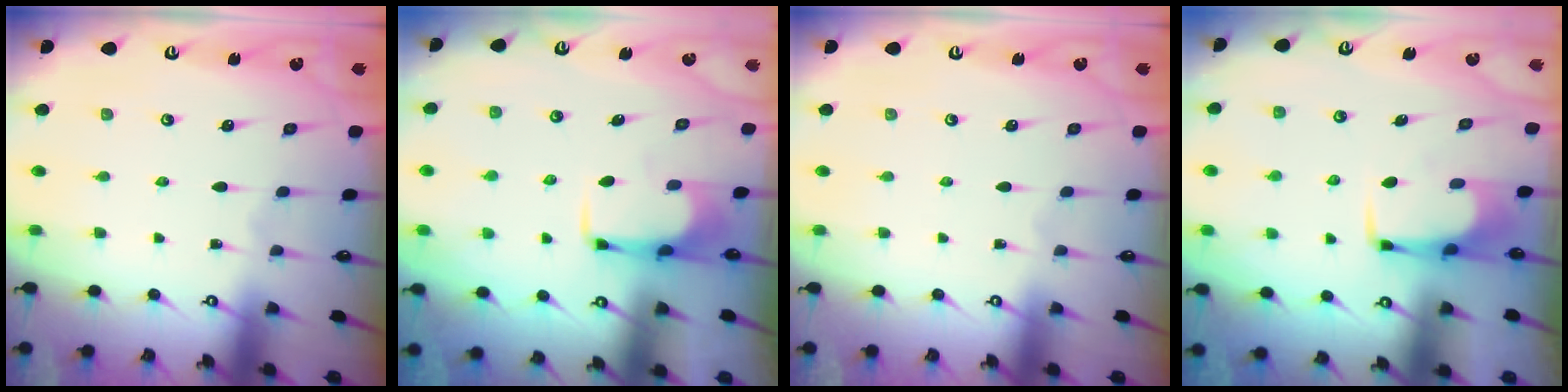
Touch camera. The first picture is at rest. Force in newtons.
{"total": 2.1, "press": 2.1, "slide": 0.4}
{"total": 0.0}
{"total": 1.7, "press": 1.6, "slide": 0.6}